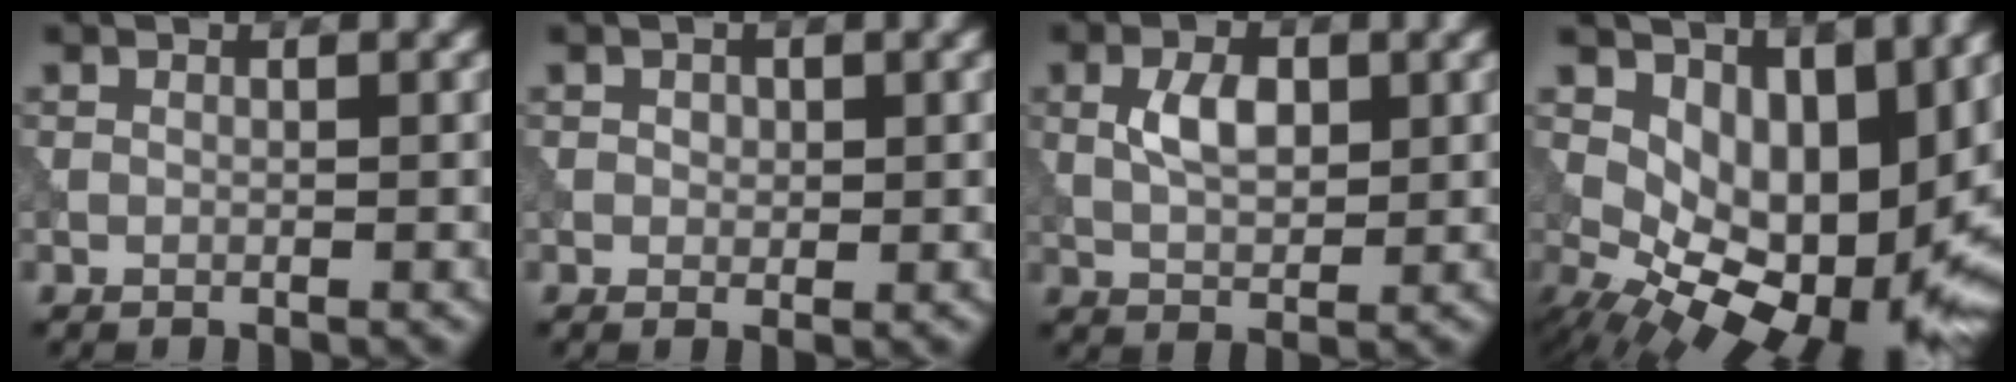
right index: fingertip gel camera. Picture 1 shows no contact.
{"total": 0.9, "force": [0.2, 0.7, 0.6], "torque": [-0.010, -0.003, 0.003]}
{"total": 3.3, "force": [0.4, 1.8, 2.7], "torque": [-0.057, 0.001, 0.009]}
{"total": 11.6, "force": [1.7, 6.2, 9.7], "torque": [-0.148, -0.027, 0.055]}